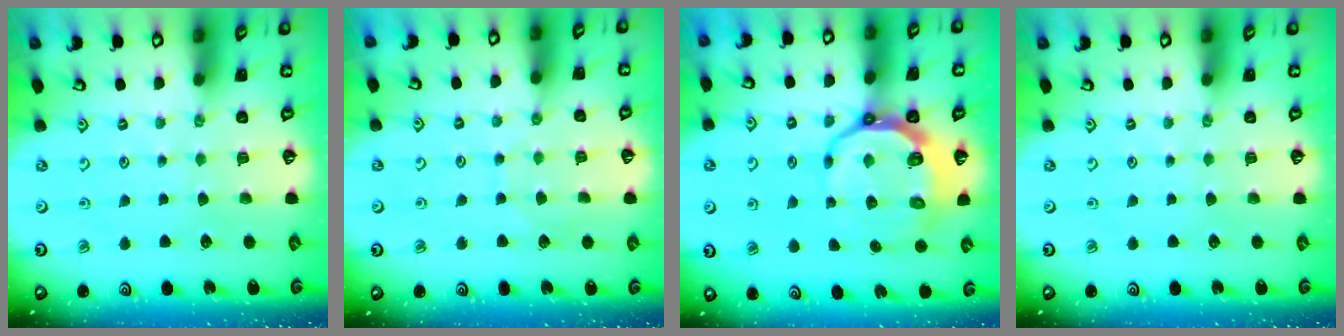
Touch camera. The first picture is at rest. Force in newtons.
{"total": 3.8, "press": 3.8, "slide": 0.4}
{"total": 11.0, "press": 10.2, "slide": 4.0}
{"total": 0.0}